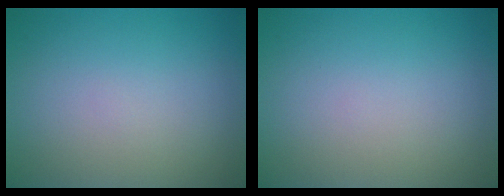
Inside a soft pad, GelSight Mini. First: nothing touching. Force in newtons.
{"total": 0.0}